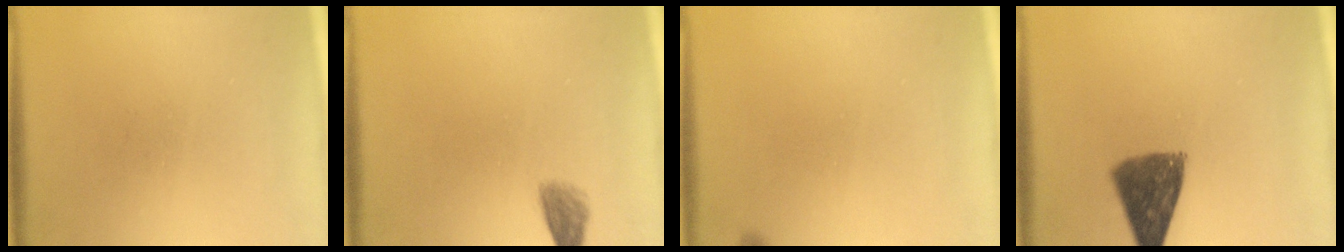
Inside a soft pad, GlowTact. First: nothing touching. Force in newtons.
{"total": 2.0}
{"total": 0.7}
{"total": 9.4}